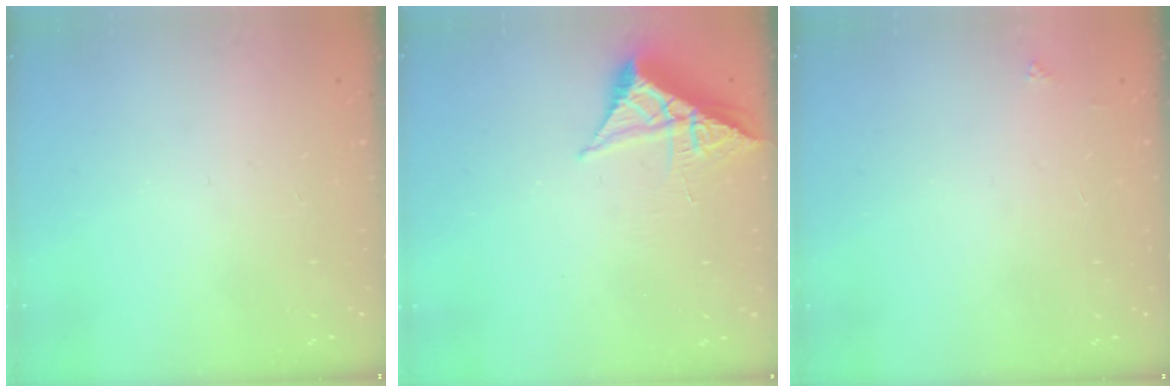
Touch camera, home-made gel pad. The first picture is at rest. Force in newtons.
{"total": 6.1, "press": 6.0, "slide": 0.7}
{"total": 2.0, "press": 2.0, "slide": 0.3}